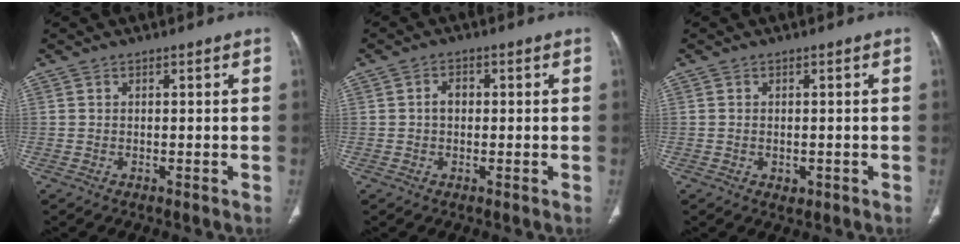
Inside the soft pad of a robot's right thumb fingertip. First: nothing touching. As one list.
[{"total": 2.3, "force": [0.0, 1.8, 1.5], "torque": [-0.018, 0.009, -0.003]}, {"total": 1.7, "force": [-0.5, 1.3, 1.0], "torque": [-0.010, 0.000, -0.002]}]